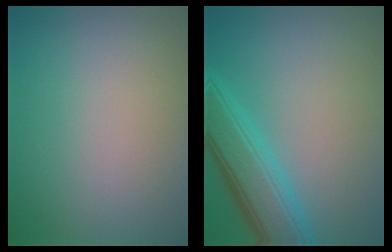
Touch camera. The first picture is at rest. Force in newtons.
{"total": 5.7, "press": 5.7, "slide": 0.1}